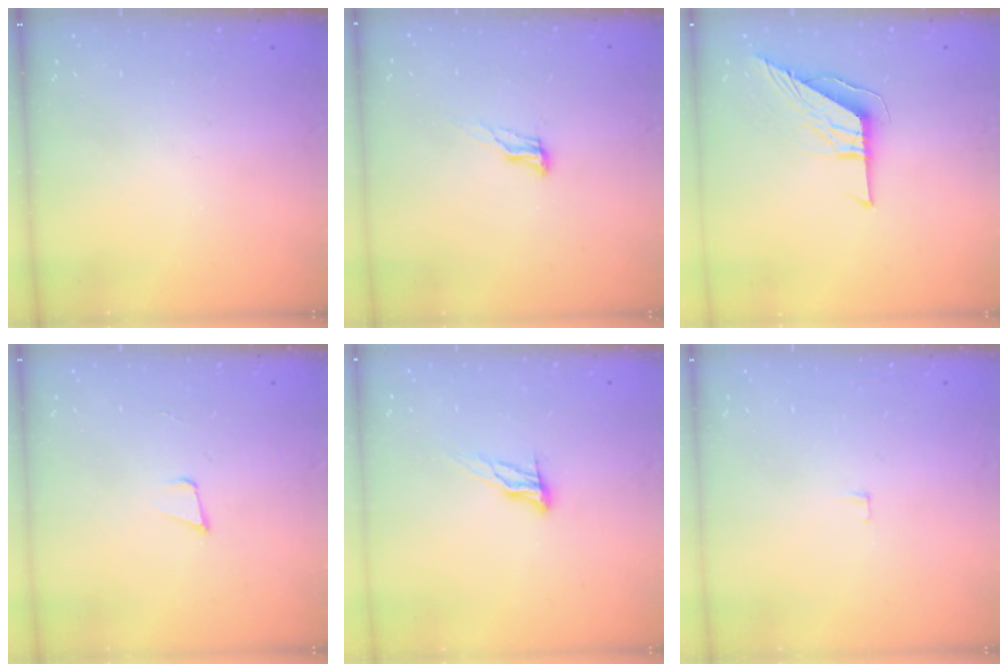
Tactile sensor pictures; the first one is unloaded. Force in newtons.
{"total": 8.0, "press": 7.7, "slide": 2.0}
{"total": 9.4, "press": 9.4, "slide": 0.9}
{"total": 3.4, "press": 2.2, "slide": 2.6}
{"total": 9.2, "press": 8.9, "slide": 2.5}
{"total": 3.9, "press": 3.8, "slide": 0.4}